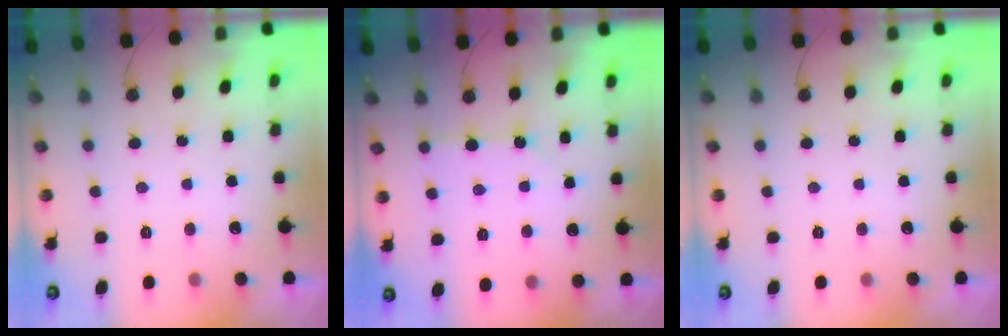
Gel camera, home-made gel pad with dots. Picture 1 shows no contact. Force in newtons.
{"total": 1.2, "press": 1.2, "slide": 0.2}
{"total": 0.0}